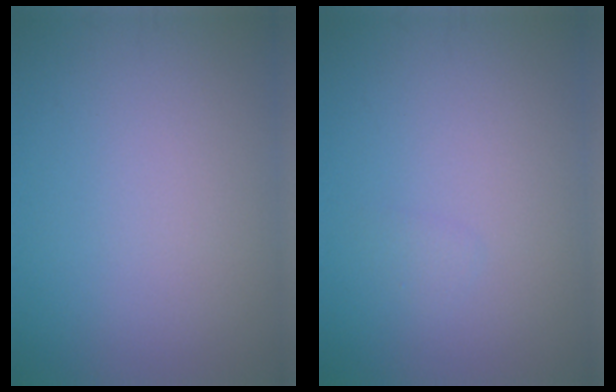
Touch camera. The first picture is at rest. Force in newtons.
{"total": 0.5, "press": 0.5, "slide": 0.0}